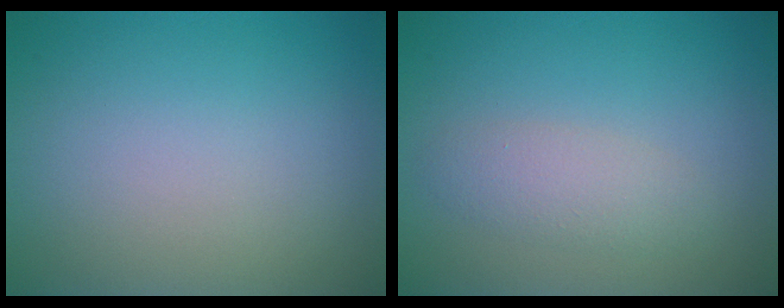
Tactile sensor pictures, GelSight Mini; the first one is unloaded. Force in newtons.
{"total": 2.2, "press": 2.2, "slide": 0.1}